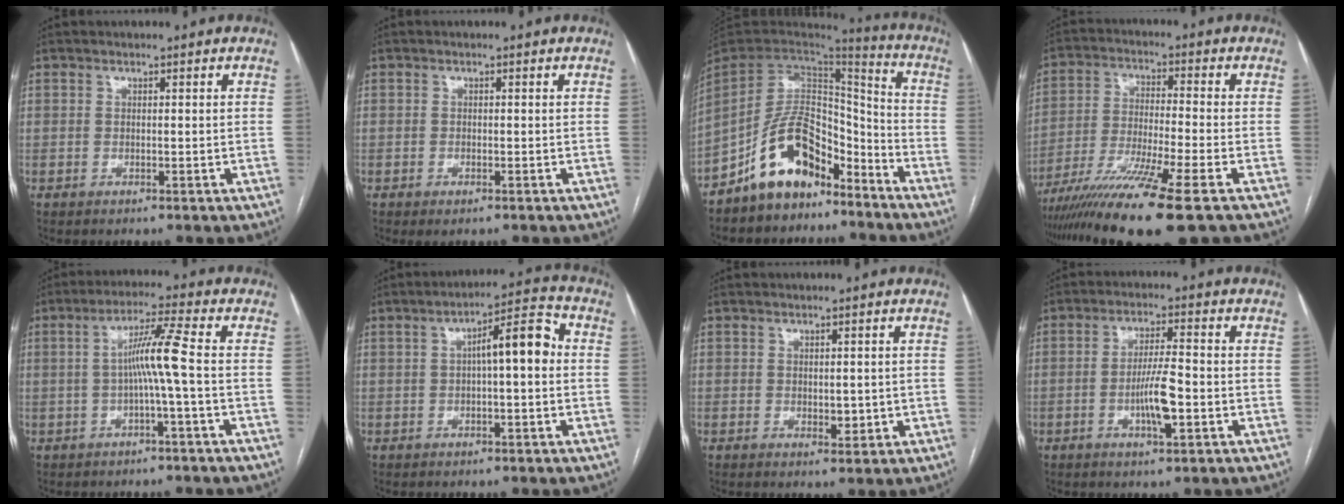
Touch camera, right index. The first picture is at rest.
{"total": 1.2, "force": [-0.7, 0.5, 0.9], "torque": [-0.010, -0.001, -0.006]}
{"total": 12.7, "force": [-8.8, 6.1, 6.8], "torque": [-0.133, 0.031, -0.164]}
{"total": 14.0, "force": [-9.6, -1.2, 10.2], "torque": [-0.198, -0.039, -0.169]}
{"total": 6.3, "force": [-0.7, -1.2, 6.2], "torque": [-0.112, 0.016, -0.011]}
{"total": 7.6, "force": [0.5, 1.6, 7.4], "torque": [-0.110, 0.030, 0.006]}
{"total": 2.1, "force": [-0.1, 1.0, 1.8], "torque": [-0.024, -0.005, 0.004]}
{"total": 6.4, "force": [-1.8, 0.6, 6.0], "torque": [-0.116, -0.001, -0.033]}